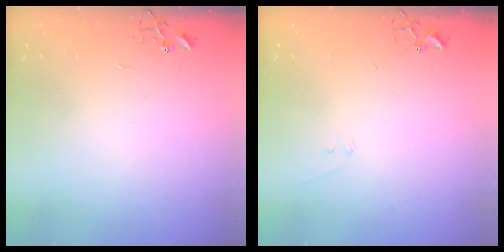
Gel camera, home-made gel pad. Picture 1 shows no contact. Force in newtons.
{"total": 6.1, "press": 6.1, "slide": 0.5}